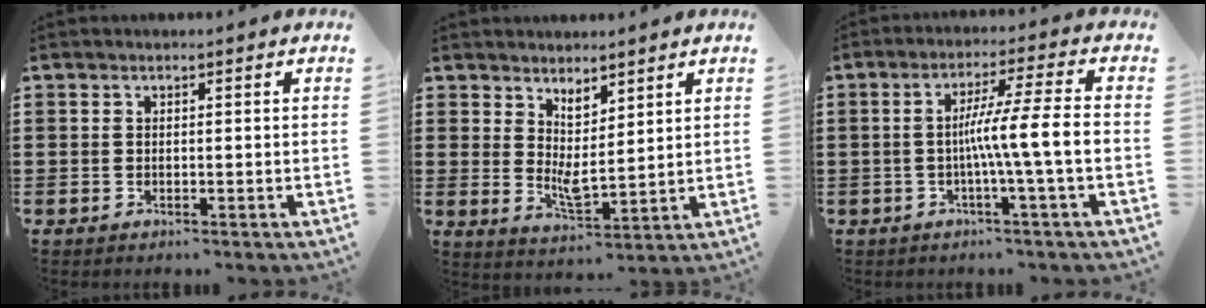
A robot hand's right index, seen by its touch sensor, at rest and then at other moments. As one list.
[{"total": 3.2, "force": [2.2, 1.1, 2.0], "torque": [-0.048, -0.017, 0.039]}, {"total": 7.7, "force": [-1.6, -0.8, 7.5], "torque": [-0.130, -0.007, -0.033]}]